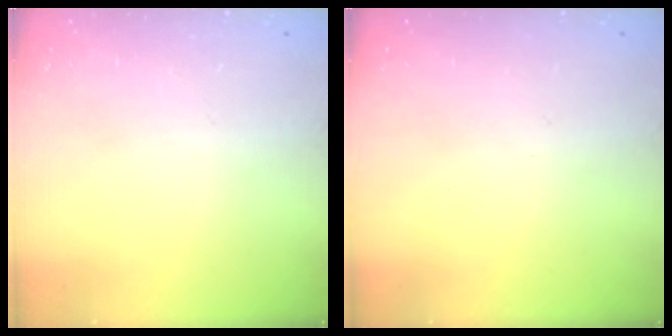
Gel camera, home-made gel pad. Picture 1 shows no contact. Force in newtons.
{"total": 0.0}